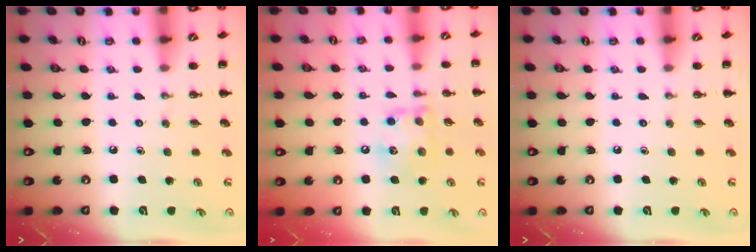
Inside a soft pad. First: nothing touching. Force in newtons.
{"total": 12.4, "press": 12.4, "slide": 1.2}
{"total": 0.0}